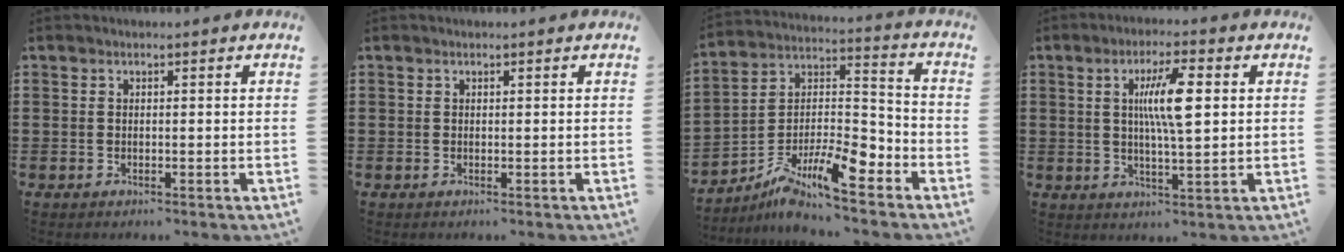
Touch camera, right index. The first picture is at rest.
{"total": 0.0}
{"total": 10.2, "force": [-6.7, 3.4, 6.9], "torque": [-0.135, 0.005, -0.128]}
{"total": 7.9, "force": [1.6, 1.4, 7.6], "torque": [-0.147, 0.006, 0.023]}